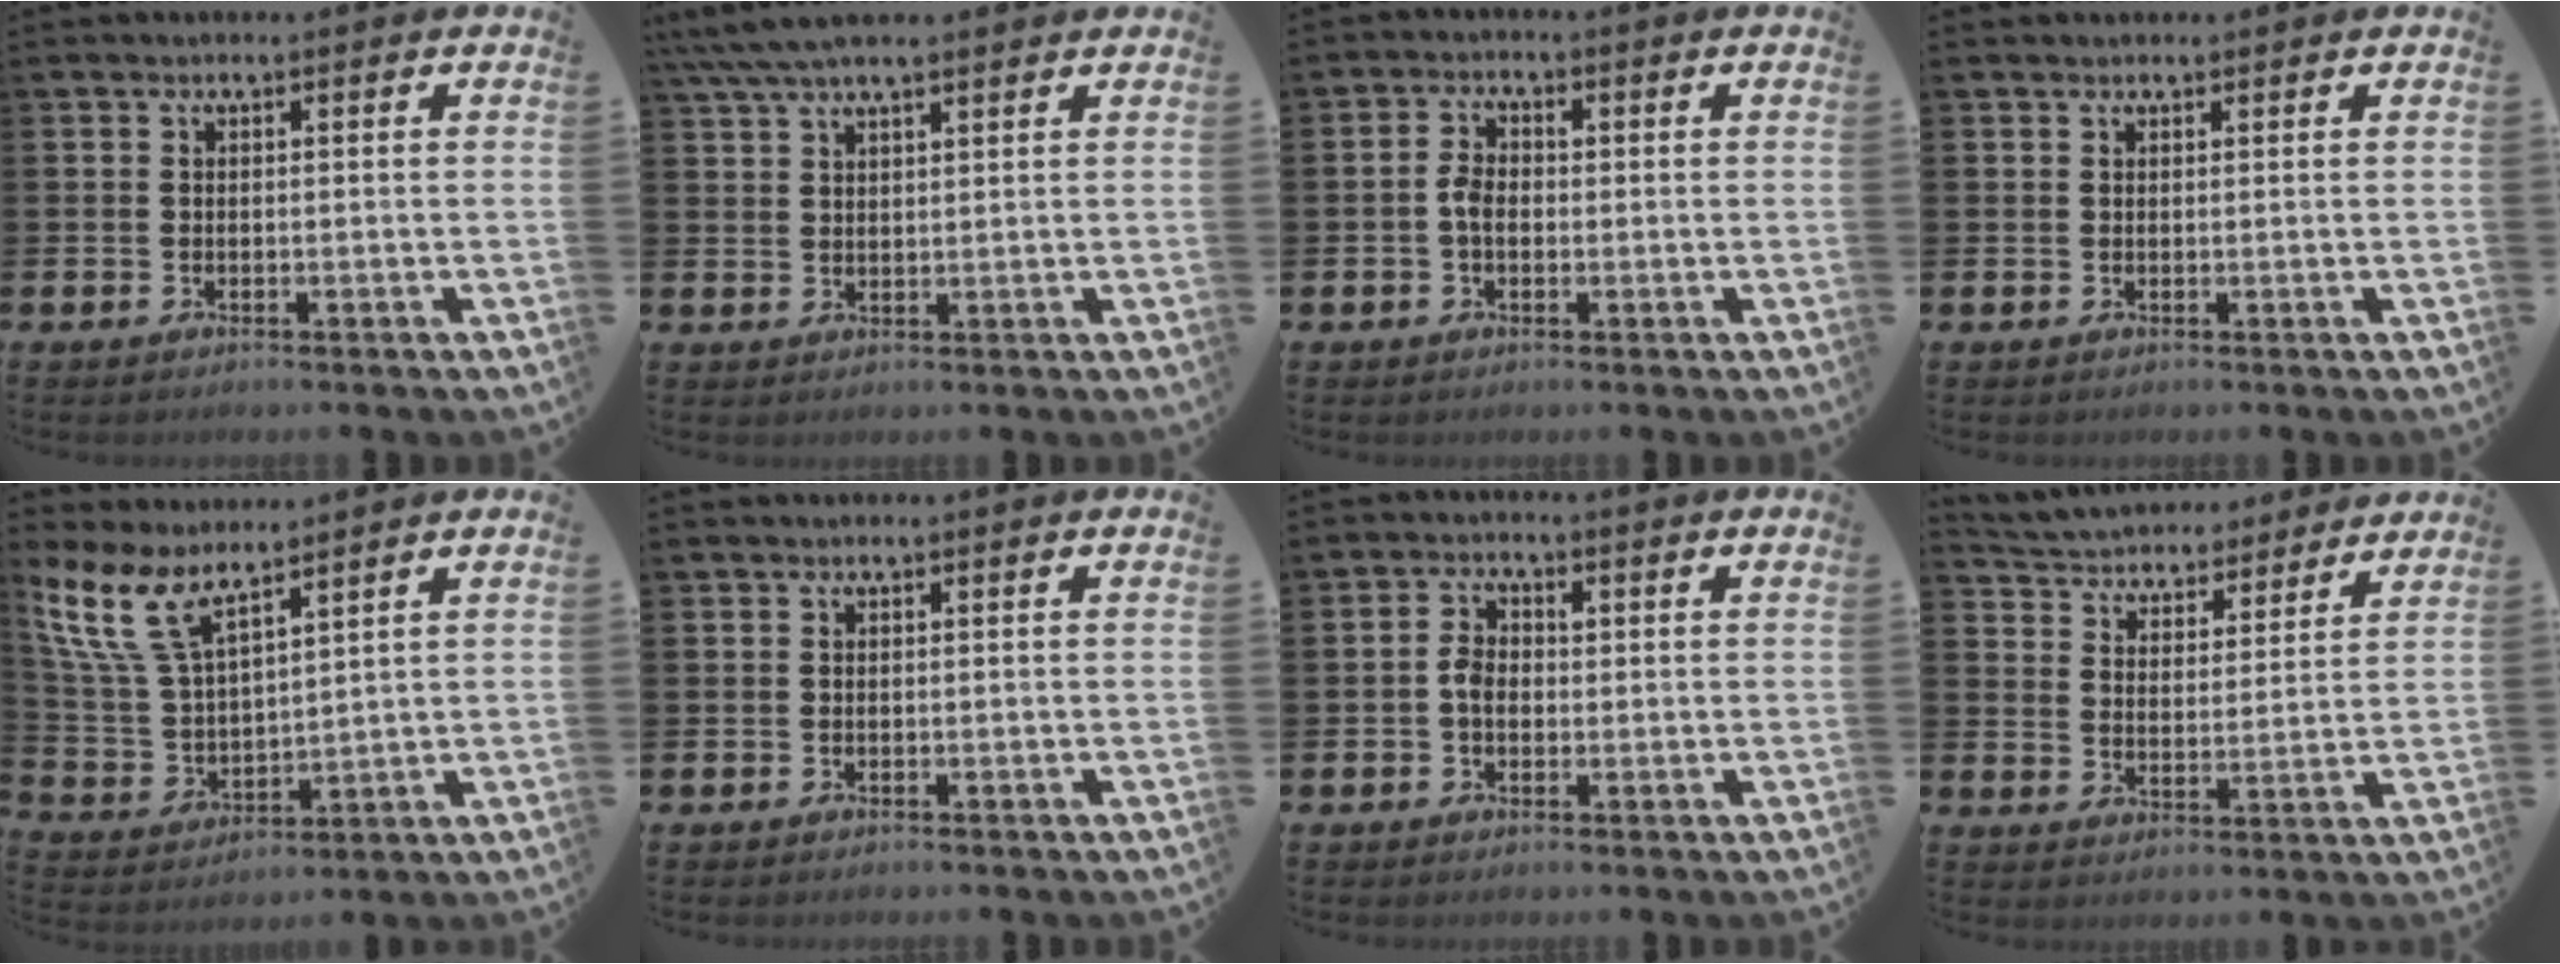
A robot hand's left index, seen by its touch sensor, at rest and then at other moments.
{"total": 5.2, "force": [4.4, 1.2, 2.4], "torque": [-0.056, -0.008, 0.081]}
{"total": 2.9, "force": [-0.1, 1.9, 2.2], "torque": [-0.039, 0.008, -0.004]}
{"total": 0.6, "force": [0.6, 0.2, 0.1], "torque": [0.009, -0.002, 0.009]}
{"total": 9.0, "force": [7.3, 2.6, 4.6], "torque": [-0.122, -0.024, 0.137]}
{"total": 0.0}
{"total": 2.8, "force": [0.0, 2.1, 1.9], "torque": [-0.028, 0.005, -0.004]}
{"total": 4.7, "force": [4.4, 1.5, 0.0], "torque": [-0.031, -0.038, 0.072]}